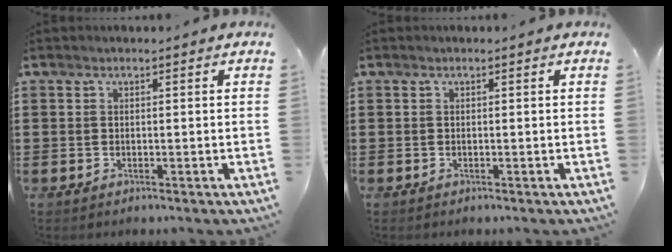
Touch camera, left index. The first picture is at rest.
{"total": 0.0}